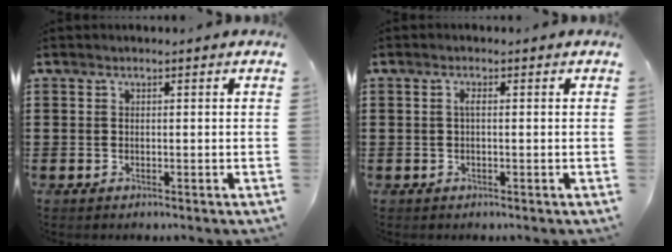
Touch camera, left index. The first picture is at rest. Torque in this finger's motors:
{"motor_torque": [0.20, -0.16, 0.04, 0.03]}